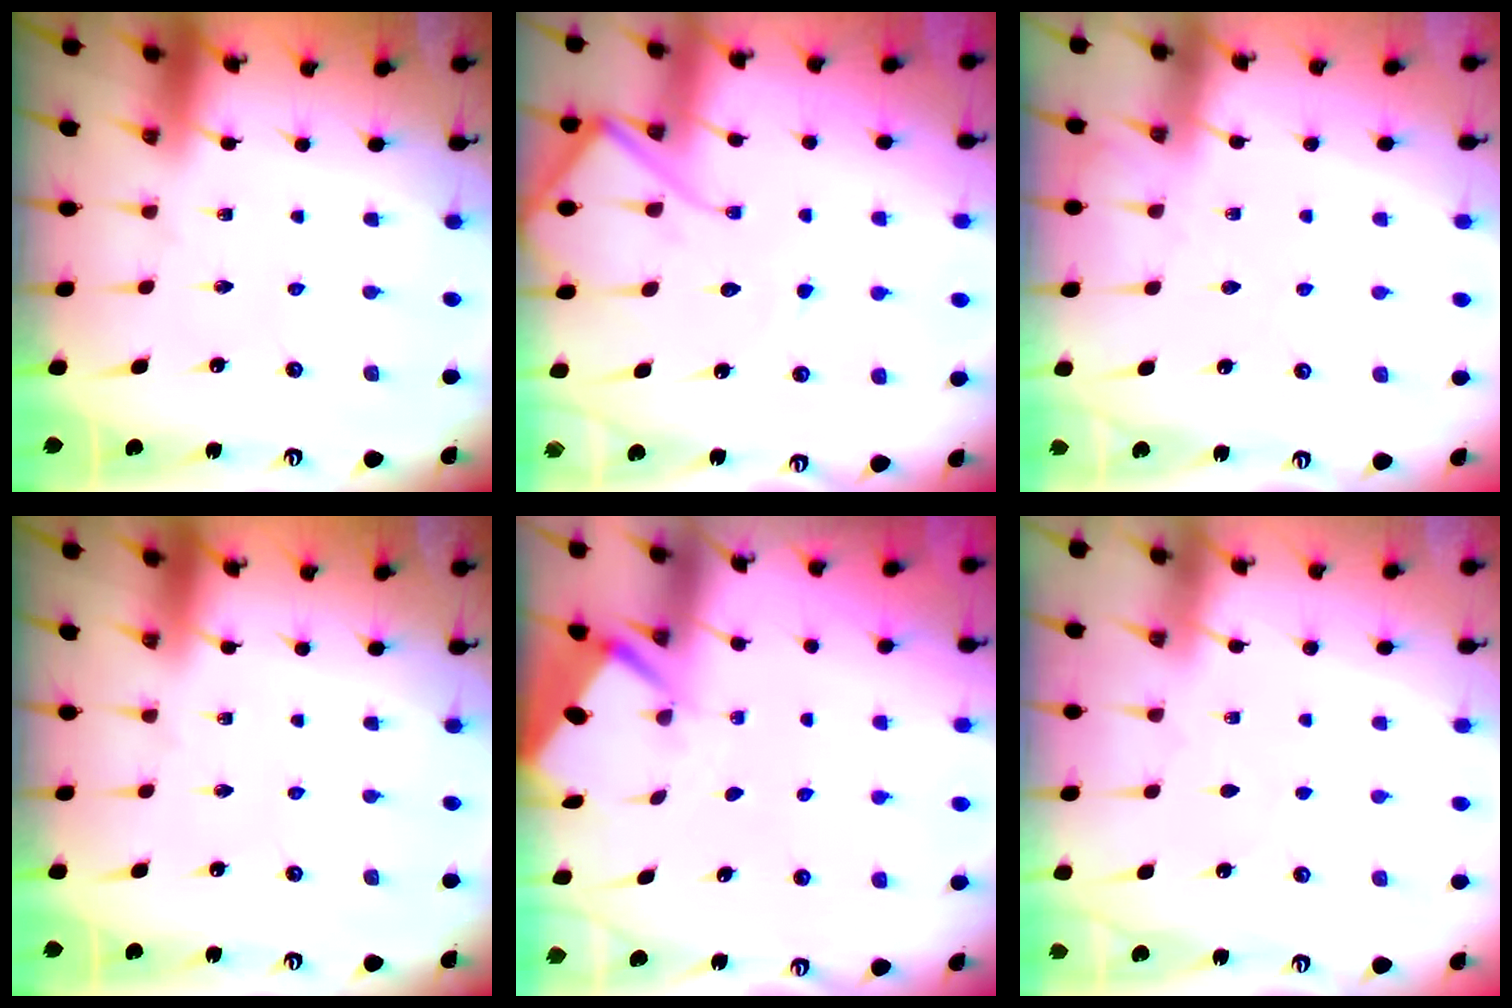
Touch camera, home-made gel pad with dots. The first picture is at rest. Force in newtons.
{"total": 10.9, "press": 10.9, "slide": 1.0}
{"total": 3.7, "press": 3.7, "slide": 0.5}
{"total": 0.0}
{"total": 2.6, "press": 2.6, "slide": 0.3}
{"total": 2.1, "press": 2.0, "slide": 0.3}